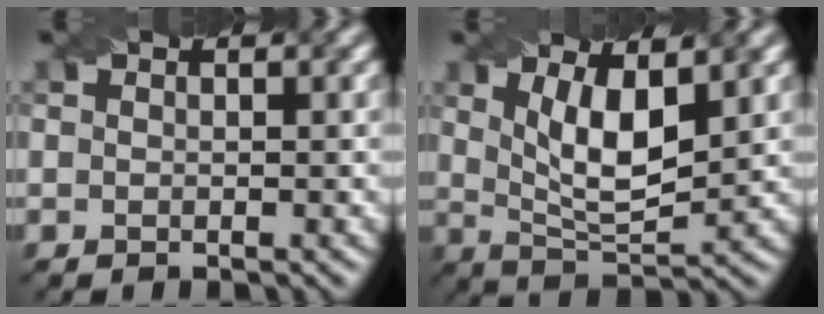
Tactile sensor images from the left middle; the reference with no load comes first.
{"total": 5.9, "force": [2.0, 2.1, 5.1], "torque": [-0.100, -0.010, 0.042]}